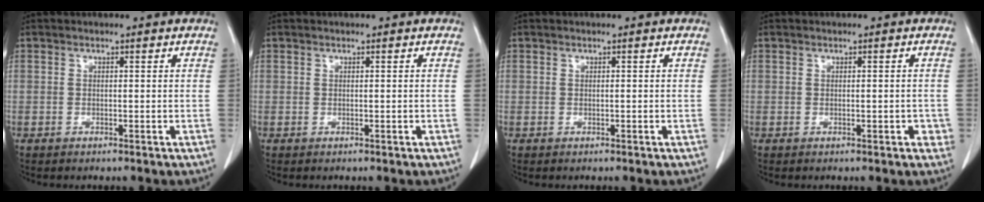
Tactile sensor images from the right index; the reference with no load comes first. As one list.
[{"total": 0.0}, {"total": 0.0}, {"total": 1.7, "force": [-0.5, 0.7, 1.4], "torque": [-0.013, 0.003, -0.002]}]